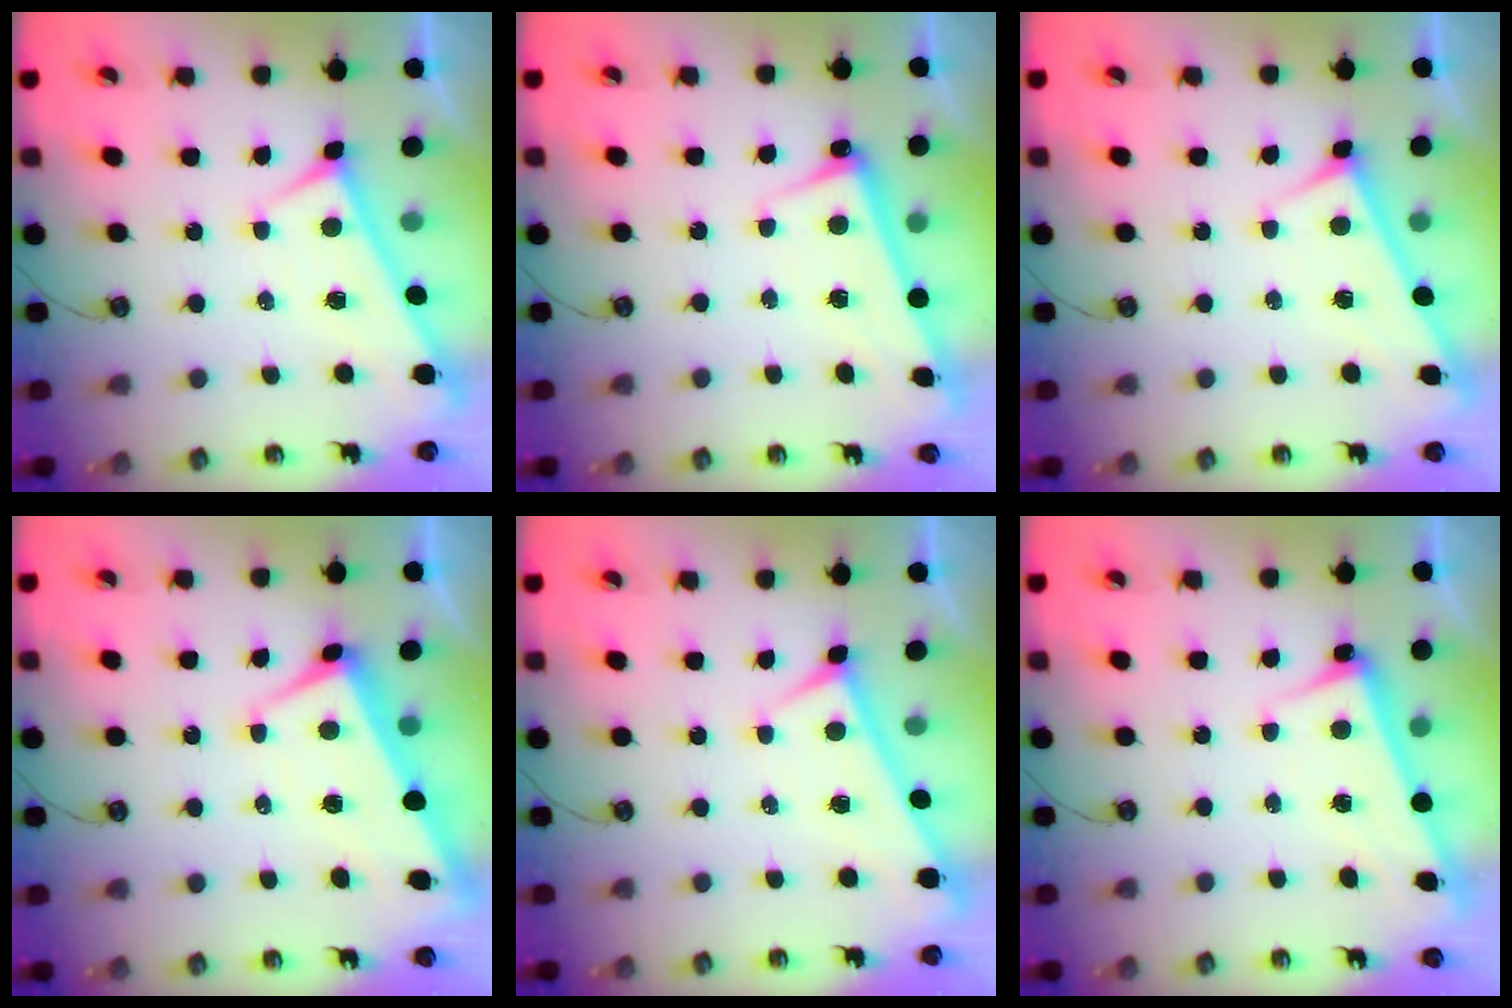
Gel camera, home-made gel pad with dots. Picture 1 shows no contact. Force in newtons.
{"total": 2.6, "press": 2.4, "slide": 0.9}
{"total": 3.2, "press": 3.1, "slide": 0.3}
{"total": 1.1, "press": 0.2, "slide": 1.1}
{"total": 0.0}
{"total": 2.6, "press": 2.5, "slide": 0.7}